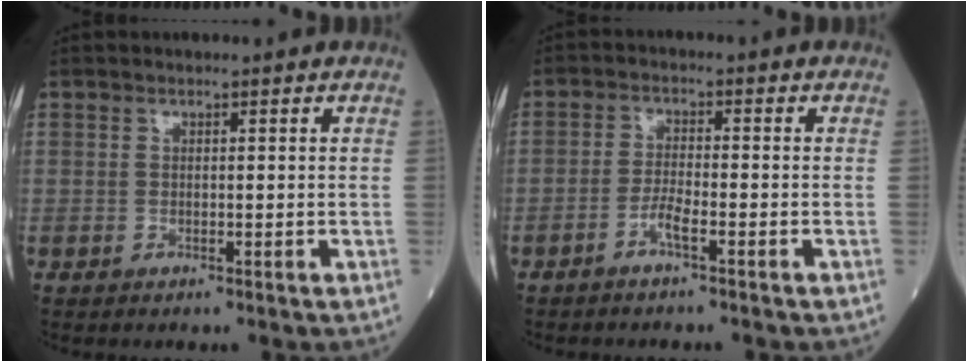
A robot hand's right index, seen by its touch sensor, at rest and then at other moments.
{"total": 2.8, "force": [-1.8, 0.1, 2.1], "torque": [-0.043, 0.002, -0.038]}